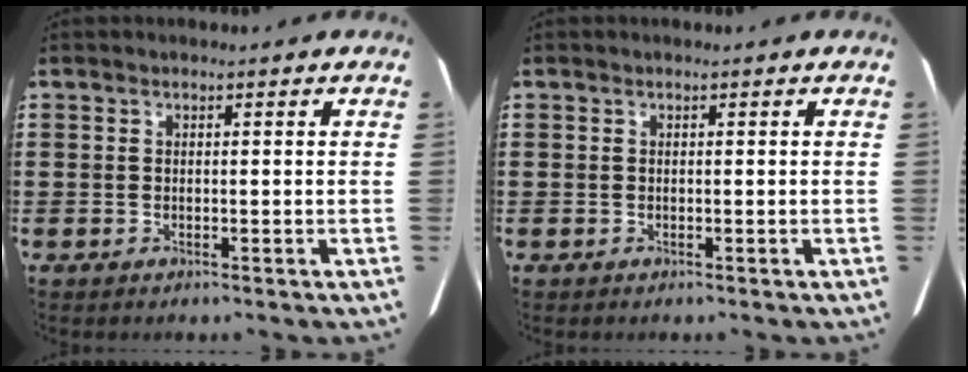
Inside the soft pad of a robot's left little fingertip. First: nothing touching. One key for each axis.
{"total": 0.0}